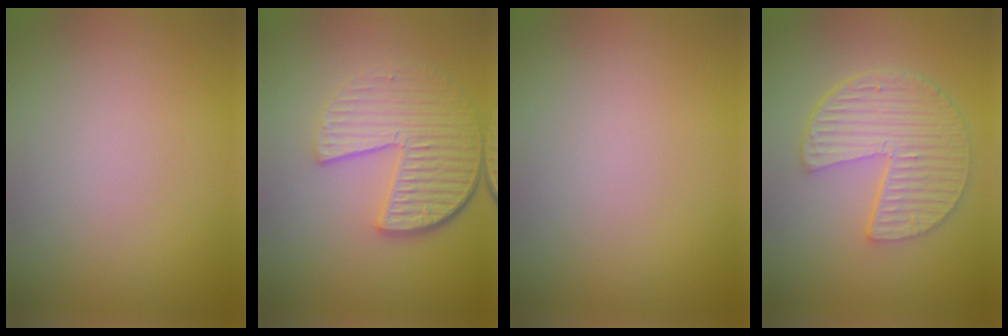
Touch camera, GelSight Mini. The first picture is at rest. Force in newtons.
{"total": 6.1, "press": 4.3, "slide": 4.3}
{"total": 0.0}
{"total": 6.2, "press": 4.4, "slide": 4.3}